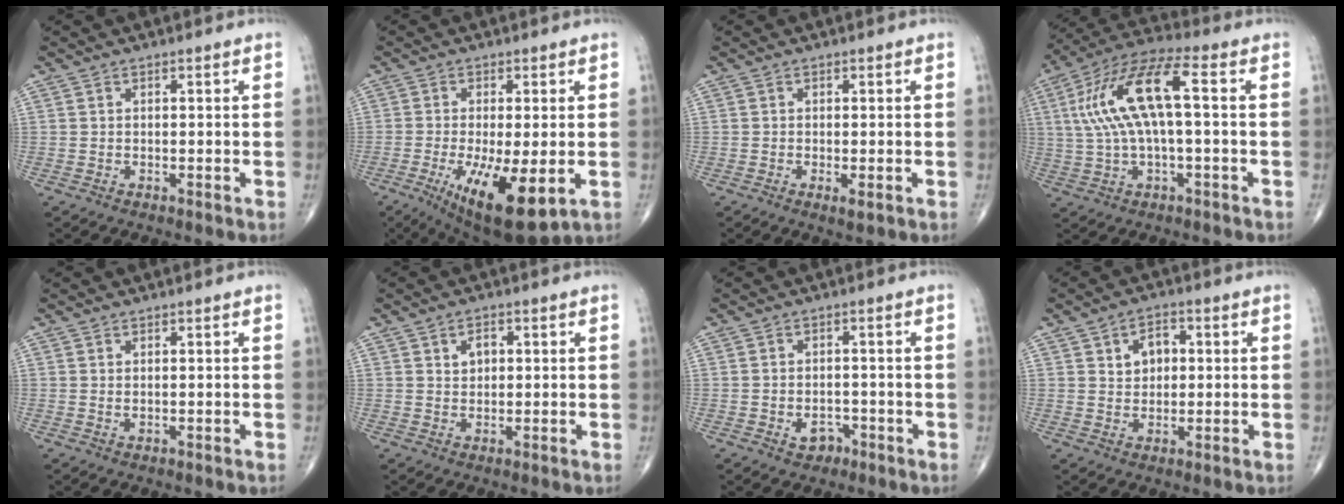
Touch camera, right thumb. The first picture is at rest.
{"total": 13.5, "force": [-4.1, 4.1, 12.2], "torque": [-0.206, -0.025, -0.052]}
{"total": 1.6, "force": [-0.5, 0.4, 1.4], "torque": [-0.026, -0.006, -0.010]}
{"total": 15.4, "force": [2.0, 4.9, 14.4], "torque": [-0.306, 0.040, 0.034]}
{"total": 0.6, "force": [0.2, 0.3, 0.5], "torque": [-0.010, 0.002, 0.006]}
{"total": 3.0, "force": [1.0, 2.1, 1.9], "torque": [-0.021, 0.000, 0.016]}
{"total": 3.2, "force": [-1.4, 2.4, 1.5], "torque": [-0.006, 0.011, -0.017]}
{"total": 5.4, "force": [1.4, 3.9, 3.5], "torque": [-0.033, 0.003, 0.020]}